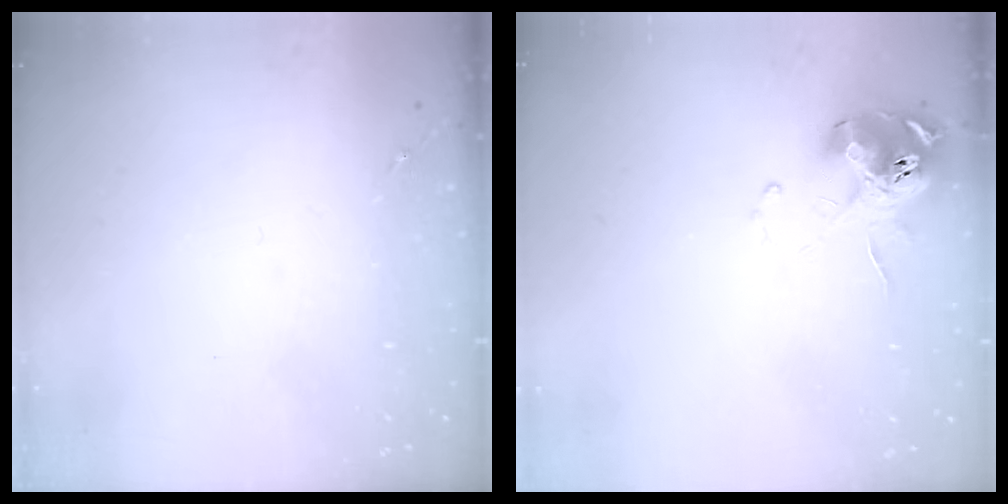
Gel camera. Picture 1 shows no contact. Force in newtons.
{"total": 13.5, "press": 13.5, "slide": 1.2}